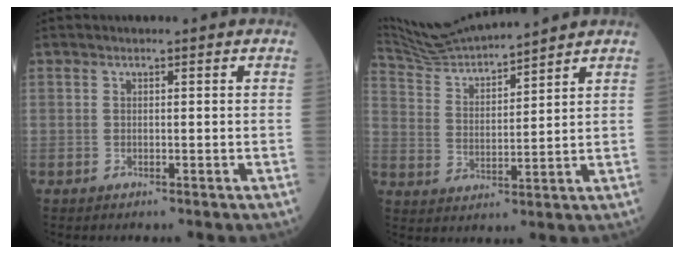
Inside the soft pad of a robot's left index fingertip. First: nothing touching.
{"total": 11.3, "force": [10.8, -0.5, 3.3], "torque": [-0.075, 0.014, 0.208]}